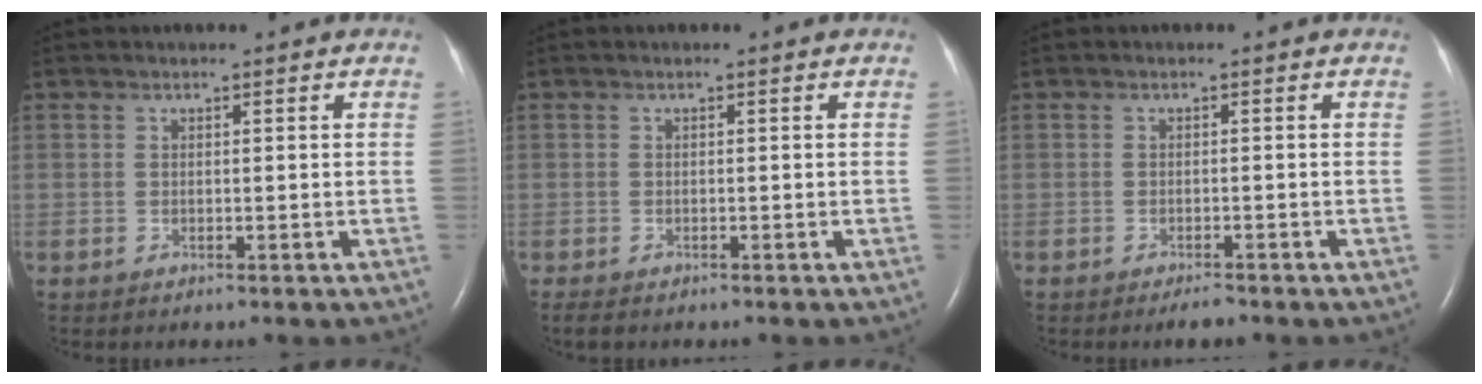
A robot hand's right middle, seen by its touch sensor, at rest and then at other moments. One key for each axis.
{"total": 1.4, "fx": -1.1, "fy": 0.4, "fz": 0.7, "tx": -0.019, "ty": -0.005, "tz": -0.015}
{"total": 1.5, "fx": -1.3, "fy": 0.1, "fz": 0.8, "tx": -0.021, "ty": -0.005, "tz": -0.017}